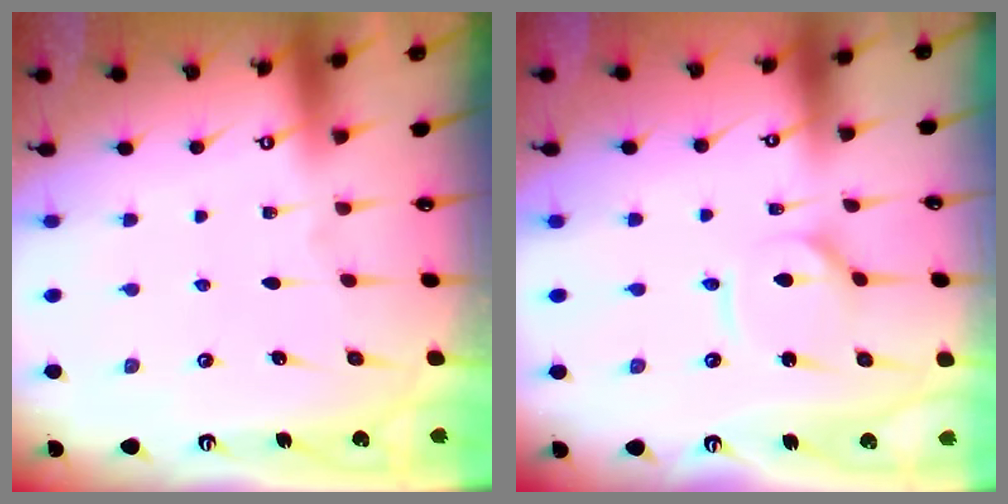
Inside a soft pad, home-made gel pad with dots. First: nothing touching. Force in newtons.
{"total": 3.2, "press": 3.2, "slide": 0.4}